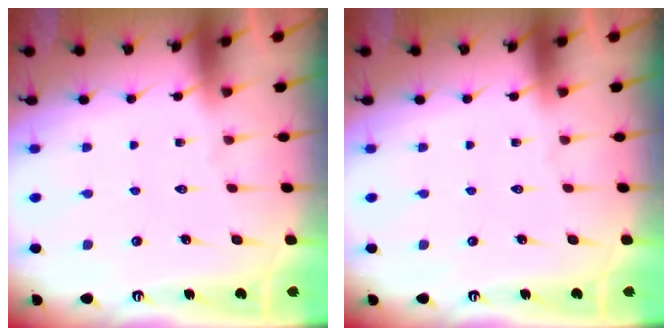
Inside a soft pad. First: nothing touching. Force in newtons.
{"total": 0.0}